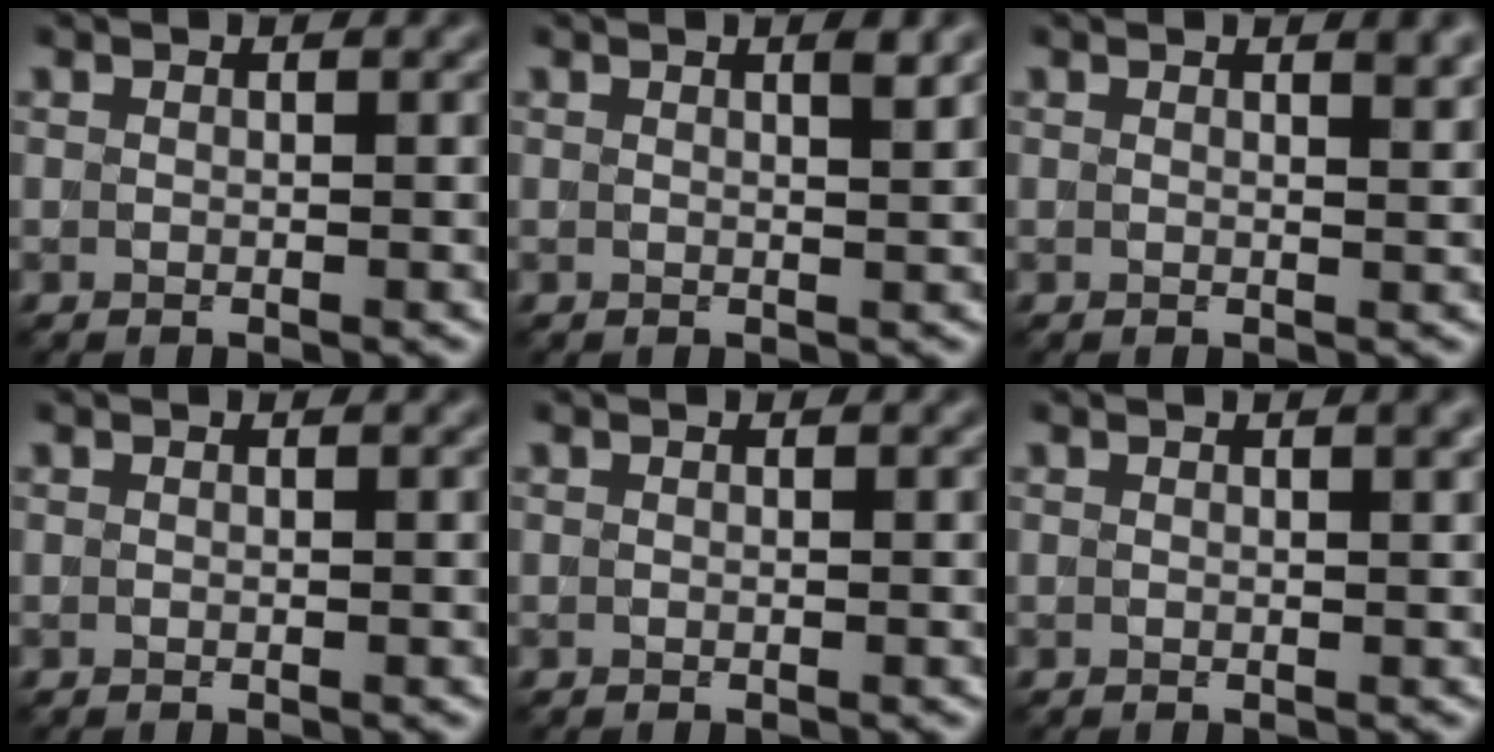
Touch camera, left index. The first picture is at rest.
{"total": 1.6, "force": [0.8, 0.4, 1.4], "torque": [-0.013, 0.003, 0.009]}
{"total": 1.9, "force": [1.2, 0.6, 1.3], "torque": [-0.005, 0.004, 0.013]}
{"total": 0.0}
{"total": 0.0}
{"total": 1.6, "force": [0.9, 0.5, 1.3], "torque": [-0.011, 0.004, 0.008]}